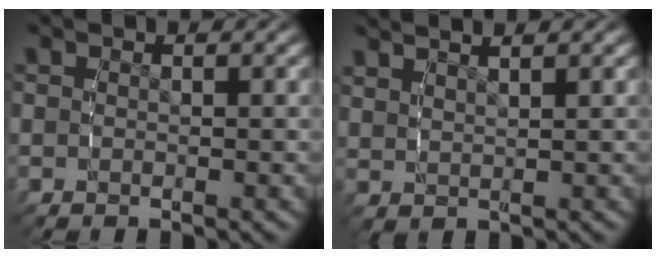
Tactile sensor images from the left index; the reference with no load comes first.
{"total": 3.1, "force": [2.8, 0.3, 1.3], "torque": [-0.020, 0.002, 0.057]}